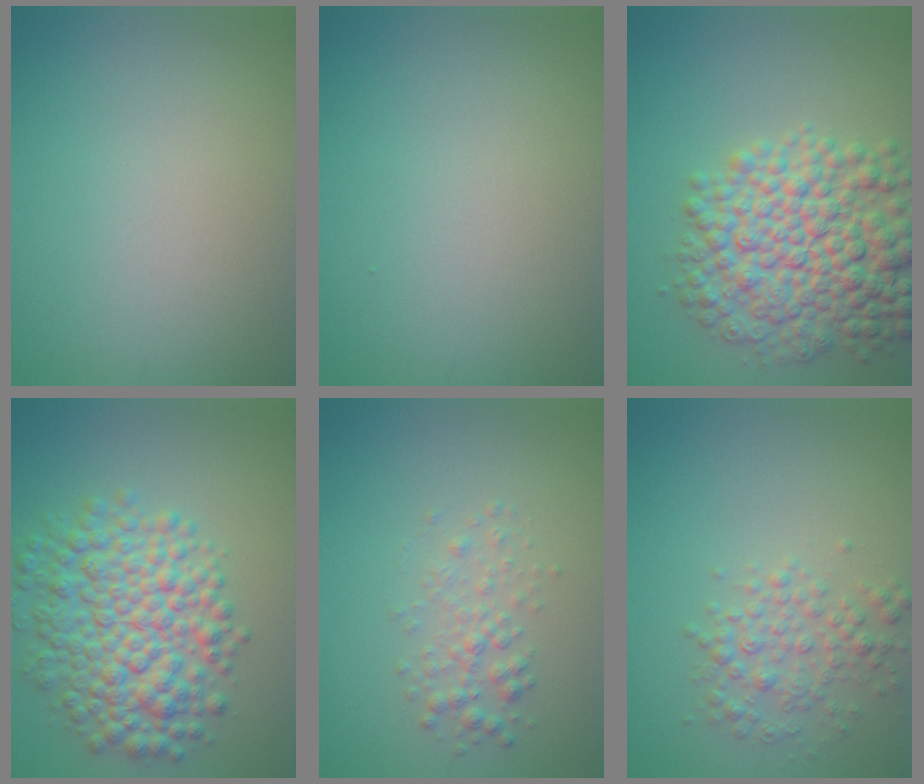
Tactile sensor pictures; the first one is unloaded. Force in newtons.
{"total": 0.0}
{"total": 9.1, "press": 9.1, "slide": 0.2}
{"total": 8.0, "press": 8.0, "slide": 0.1}
{"total": 2.1, "press": 2.1, "slide": 0.0}
{"total": 2.8, "press": 2.8, "slide": 0.0}